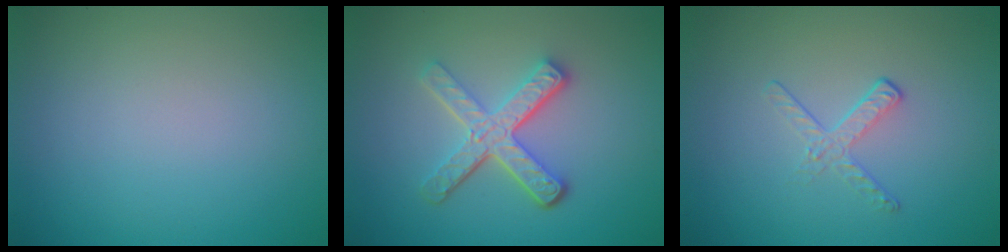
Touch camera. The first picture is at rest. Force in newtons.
{"total": 4.7, "press": 3.5, "slide": 3.2}
{"total": 1.7, "press": 0.7, "slide": 1.5}